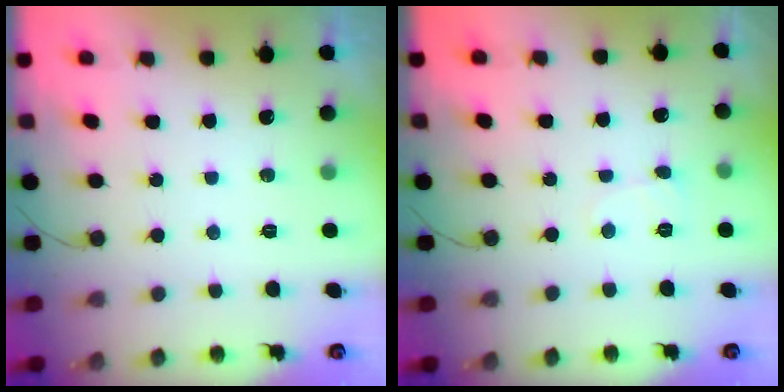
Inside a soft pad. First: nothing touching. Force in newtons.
{"total": 3.3, "press": 3.3, "slide": 0.3}